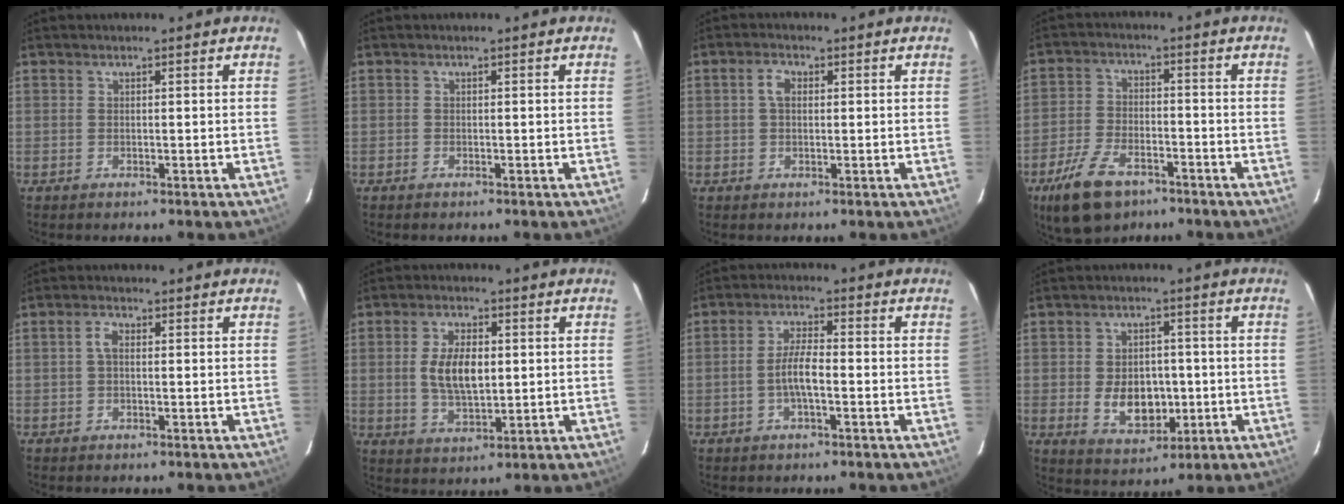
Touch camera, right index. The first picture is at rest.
{"total": 0.0}
{"total": 2.6, "force": [0.5, 1.6, 2.0], "torque": [-0.039, 0.009, 0.009]}
{"total": 11.4, "force": [-7.3, 5.8, 6.7], "torque": [-0.159, -0.009, -0.132]}
{"total": 1.9, "force": [0.1, 1.0, 1.6], "torque": [-0.036, 0.008, 0.001]}
{"total": 8.2, "force": [0.7, 4.0, 7.2], "torque": [-0.140, 0.003, 0.017]}
{"total": 4.8, "force": [-1.5, 1.1, 4.5], "torque": [-0.090, 0.005, -0.029]}
{"total": 9.4, "force": [-1.7, 6.2, 6.9], "torque": [-0.136, -0.003, -0.012]}